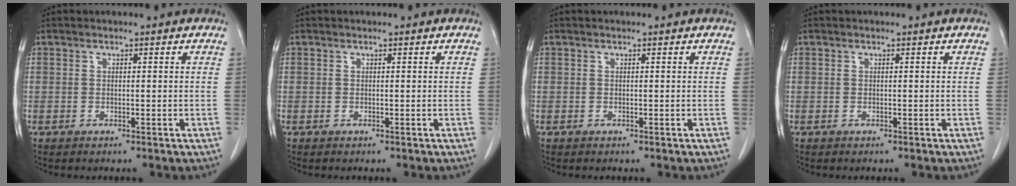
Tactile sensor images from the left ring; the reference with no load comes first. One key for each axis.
{"total": 0.0}
{"total": 0.0}
{"total": 0.0}